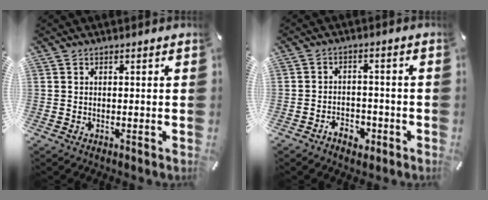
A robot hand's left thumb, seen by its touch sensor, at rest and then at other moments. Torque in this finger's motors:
{"motor_torque": [0.00, 0.00, 0.26, 0.26, 0.00]}